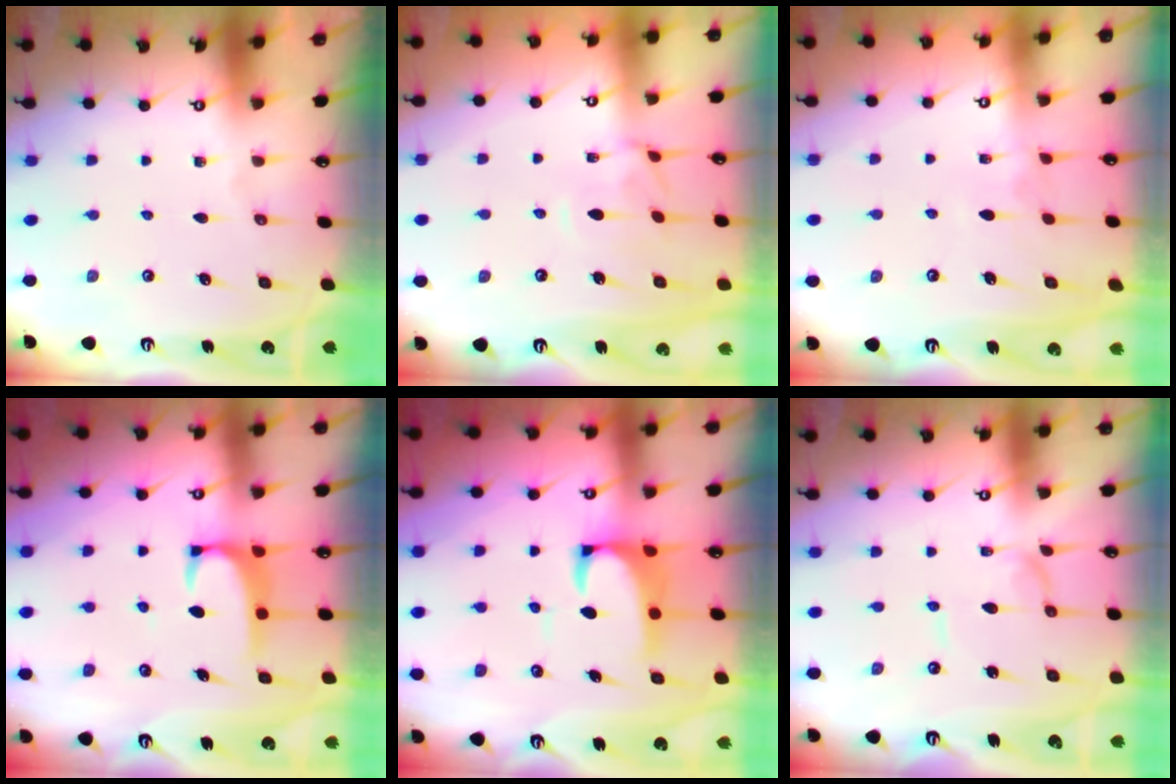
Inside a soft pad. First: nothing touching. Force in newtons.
{"total": 1.4, "press": 1.3, "slide": 0.6}
{"total": 2.4, "press": 2.3, "slide": 0.6}
{"total": 2.0, "press": 1.9, "slide": 0.3}
{"total": 3.4, "press": 3.2, "slide": 1.2}
{"total": 0.0}